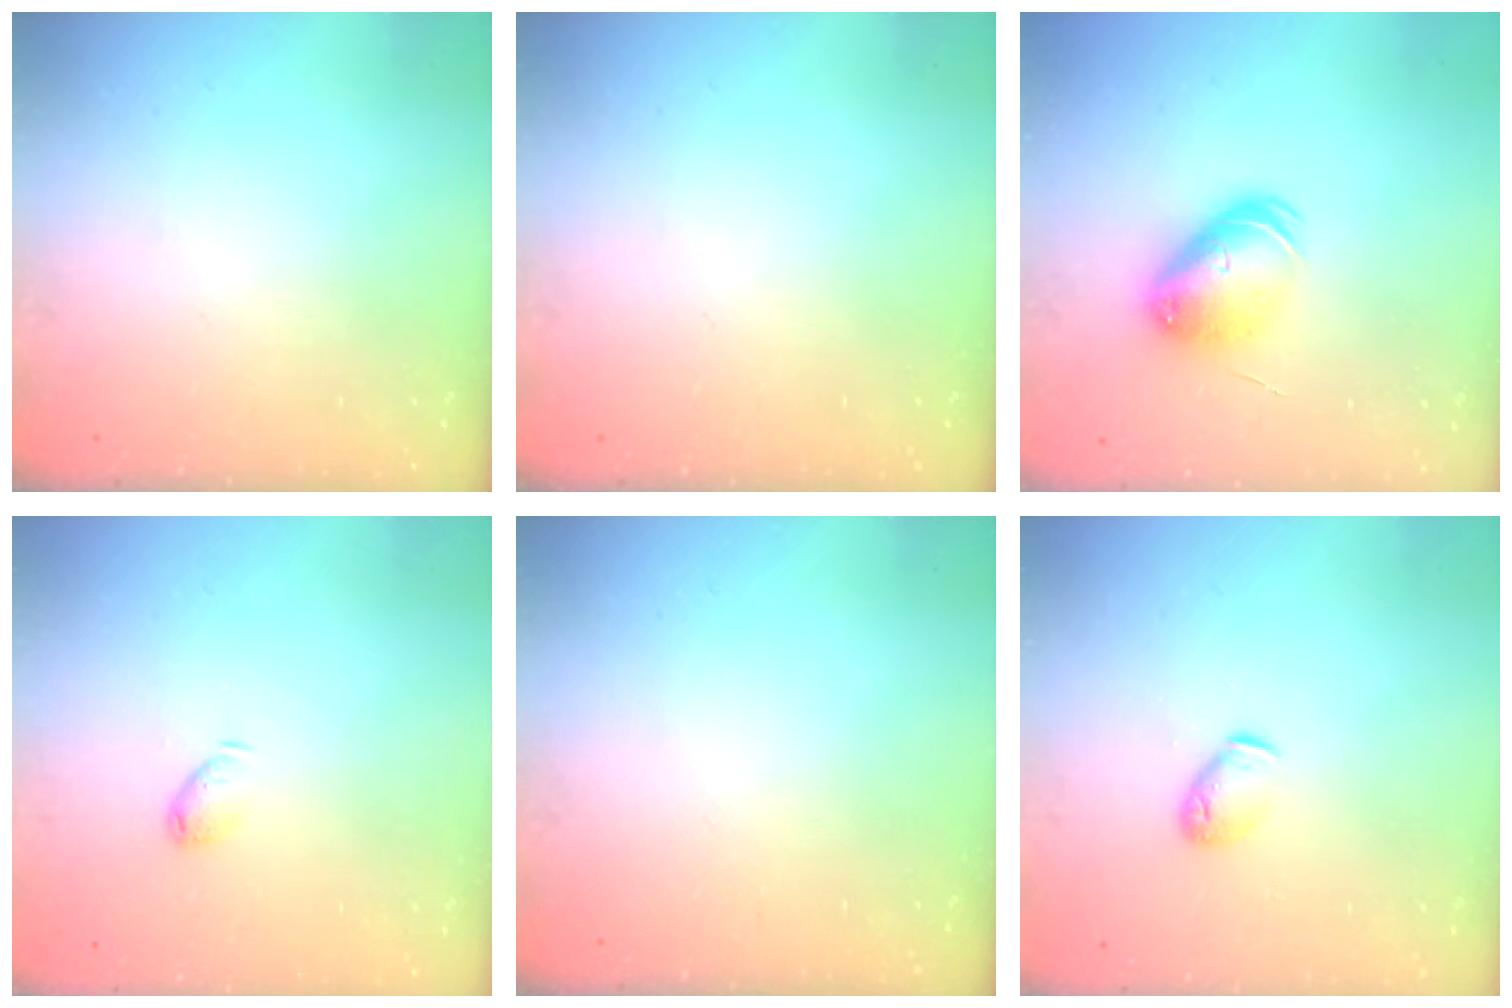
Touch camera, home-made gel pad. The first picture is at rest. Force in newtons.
{"total": 0.0}
{"total": 9.7, "press": 9.6, "slide": 1.5}
{"total": 4.8, "press": 4.7, "slide": 1.0}
{"total": 0.0}
{"total": 6.4, "press": 6.2, "slide": 1.2}